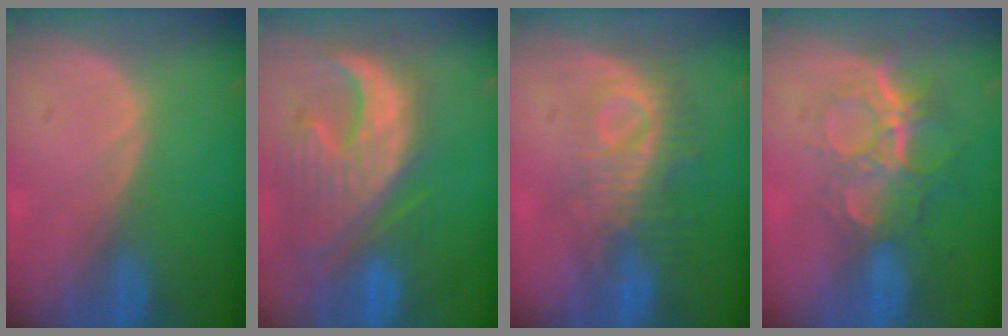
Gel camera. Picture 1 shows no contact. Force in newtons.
{"total": 12.6, "press": 11.2, "slide": 5.8}
{"total": 9.1, "press": 8.3, "slide": 3.7}
{"total": 9.5, "press": 8.0, "slide": 5.1}